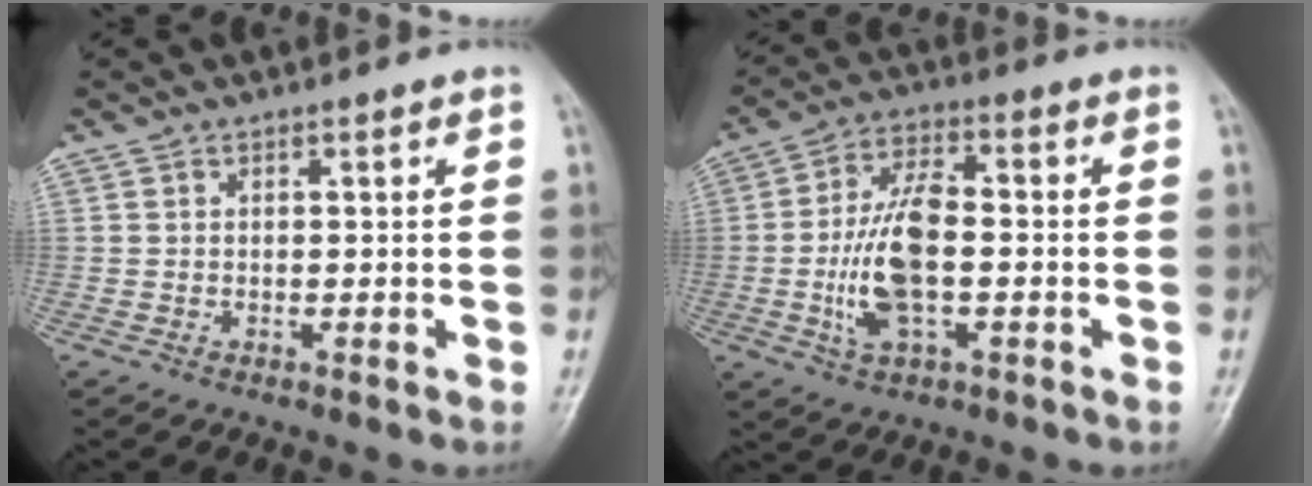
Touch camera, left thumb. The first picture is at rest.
{"total": 12.5, "force": [-1.9, 5.7, 11.0], "torque": [-0.219, 0.016, -0.036]}